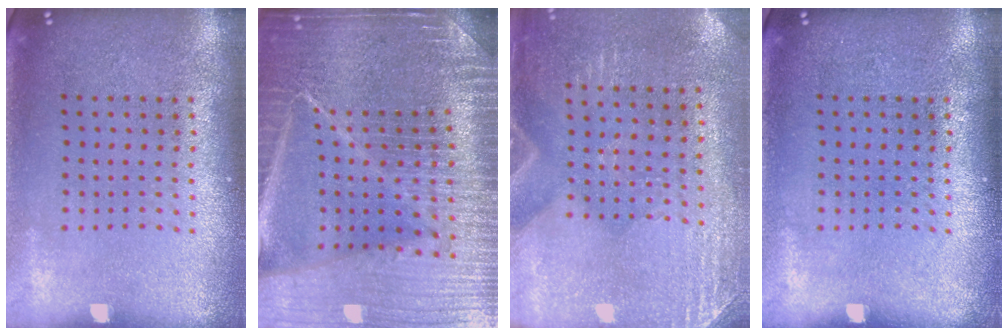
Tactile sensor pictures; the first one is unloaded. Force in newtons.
{"total": 5.0, "press": 4.6, "slide": 1.9}
{"total": 2.8, "press": 2.6, "slide": 1.2}
{"total": 0.0}